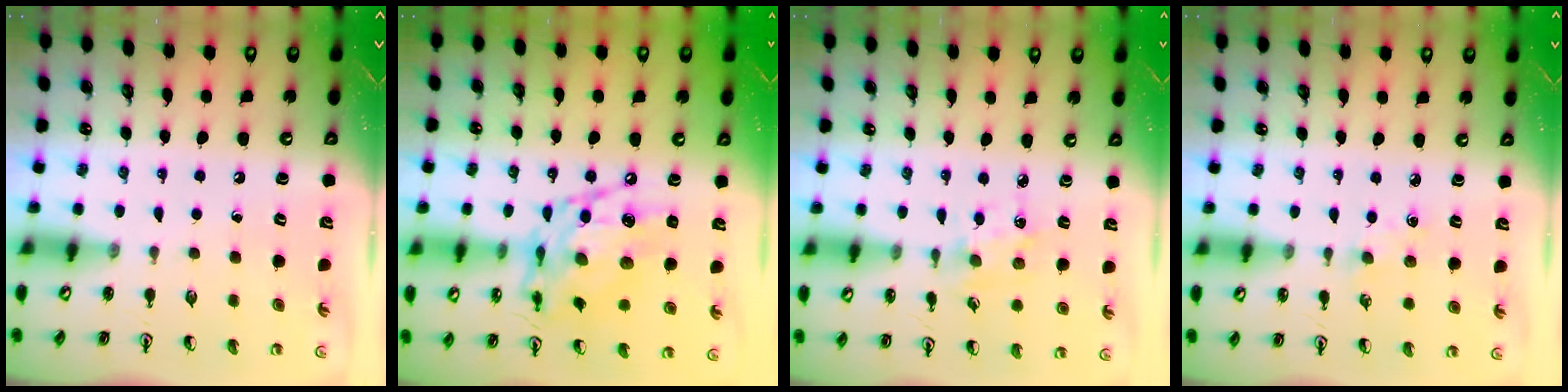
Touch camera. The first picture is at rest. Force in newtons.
{"total": 15.5, "press": 15.5, "slide": 1.3}
{"total": 1.7, "press": 1.7, "slide": 0.3}
{"total": 2.9, "press": 2.8, "slide": 0.4}